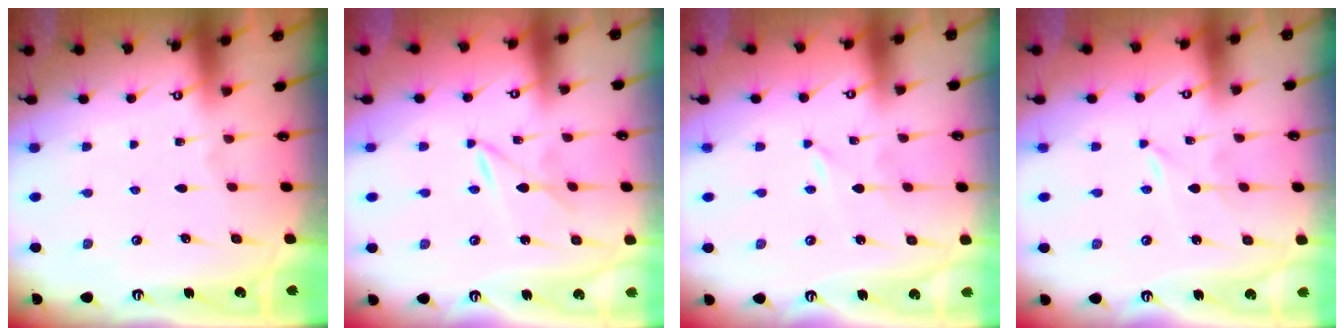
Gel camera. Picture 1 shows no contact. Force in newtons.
{"total": 1.9, "press": 1.9, "slide": 0.1}
{"total": 0.0}
{"total": 0.0}